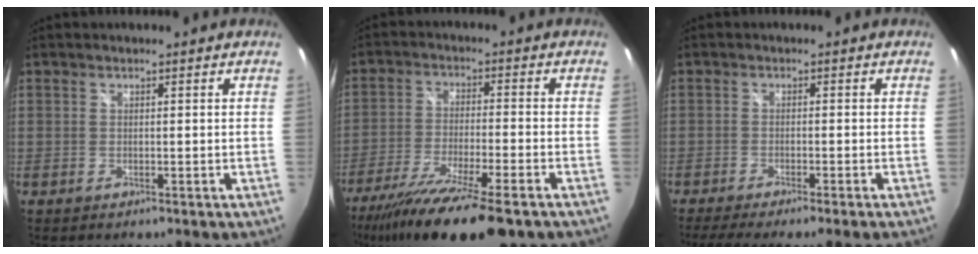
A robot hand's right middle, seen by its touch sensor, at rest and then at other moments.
{"total": 17.3, "force": [-13.1, 2.4, 11.1], "torque": [-0.220, -0.049, -0.222]}
{"total": 7.0, "force": [-5.8, -1.4, 3.5], "torque": [-0.073, -0.026, -0.092]}